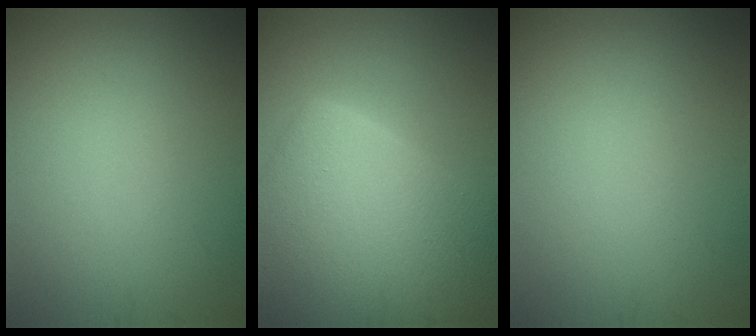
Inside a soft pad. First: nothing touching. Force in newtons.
{"total": 11.7, "press": 11.6, "slide": 0.9}
{"total": 0.0}